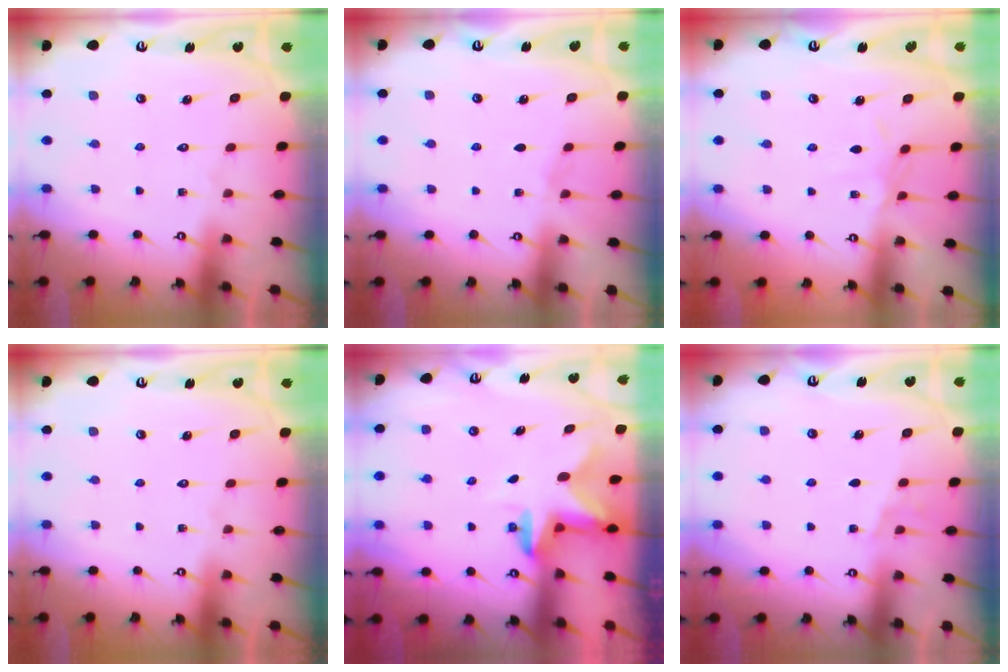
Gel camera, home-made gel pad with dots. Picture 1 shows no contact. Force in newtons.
{"total": 4.3, "press": 3.5, "slide": 2.6}
{"total": 2.9, "press": 2.9, "slide": 0.6}
{"total": 0.0}
{"total": 2.4, "press": 2.4, "slide": 0.4}
{"total": 4.3, "press": 3.6, "slide": 2.4}